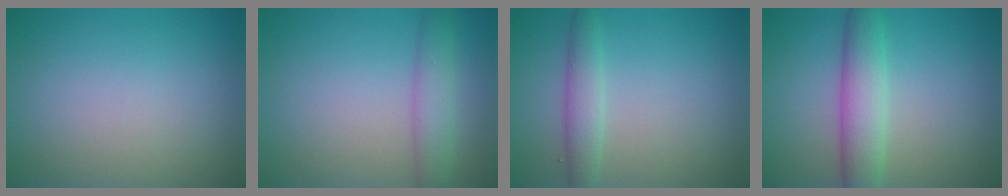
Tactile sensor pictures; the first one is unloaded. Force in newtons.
{"total": 3.0, "press": 3.0, "slide": 0.1}
{"total": 2.4, "press": 2.4, "slide": 0.1}
{"total": 4.4, "press": 4.4, "slide": 0.1}